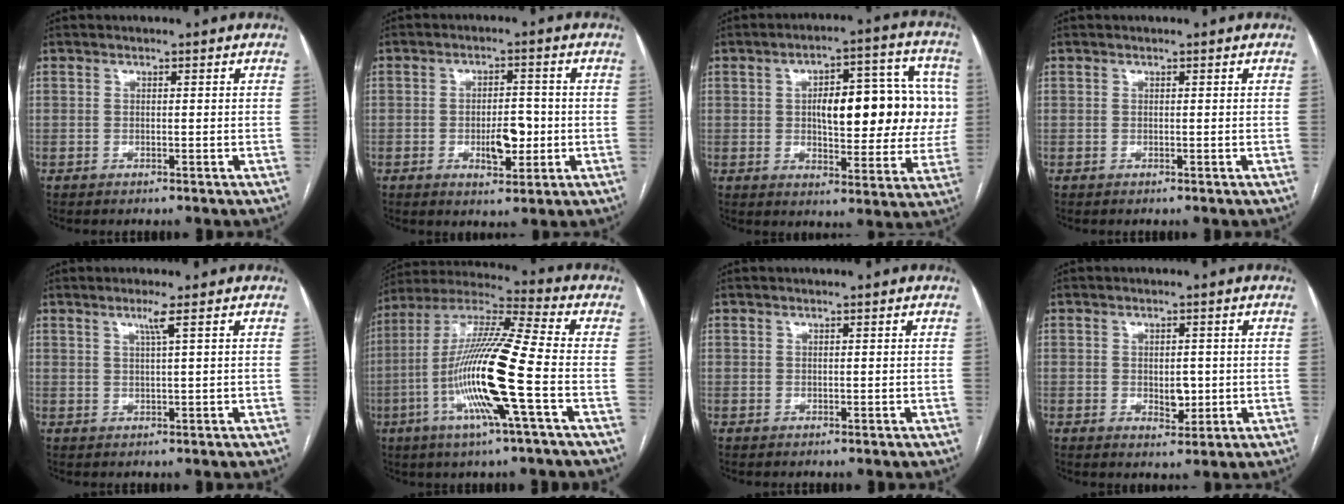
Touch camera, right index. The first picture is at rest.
{"total": 5.9, "force": [-1.3, 2.5, 5.2], "torque": [-0.081, 0.002, -0.014]}
{"total": 17.0, "force": [2.2, 6.8, 15.4], "torque": [-0.193, 0.039, 0.037]}
{"total": 0.0}
{"total": 2.0, "force": [1.2, -0.7, 1.5], "torque": [-0.031, -0.006, 0.024]}
{"total": 17.8, "force": [-4.8, 0.0, 17.1], "torque": [-0.343, -0.009, -0.101]}
{"total": 0.0}
{"total": 3.6, "force": [-0.3, 2.1, 2.9], "torque": [-0.040, -0.003, 0.003]}